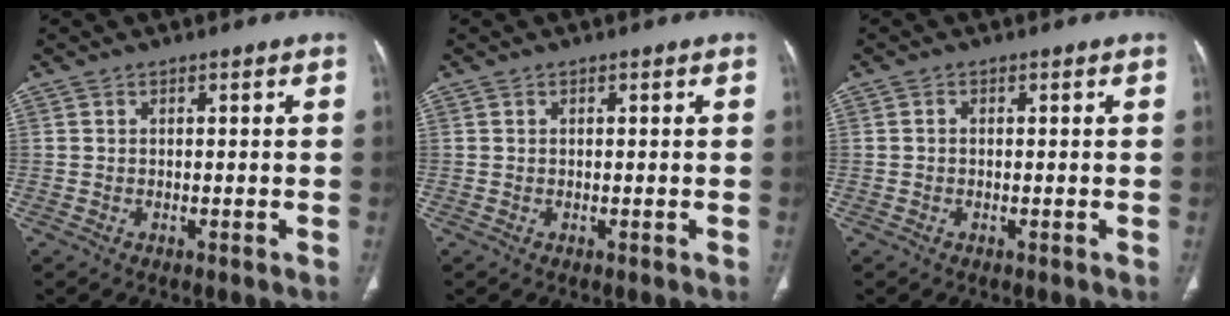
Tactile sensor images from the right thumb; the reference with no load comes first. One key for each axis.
{"total": 0.0}
{"total": 0.5, "fx": -0.1, "fy": 0.4, "fz": 0.3, "tx": -0.003, "ty": 0.002, "tz": -0.003}